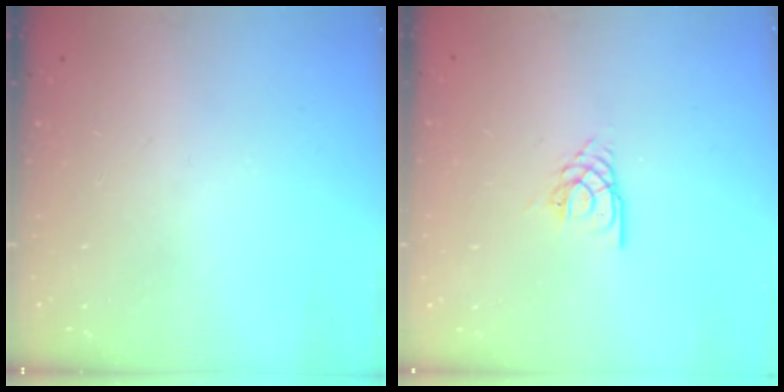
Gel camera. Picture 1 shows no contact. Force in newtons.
{"total": 2.9, "press": 2.8, "slide": 0.4}